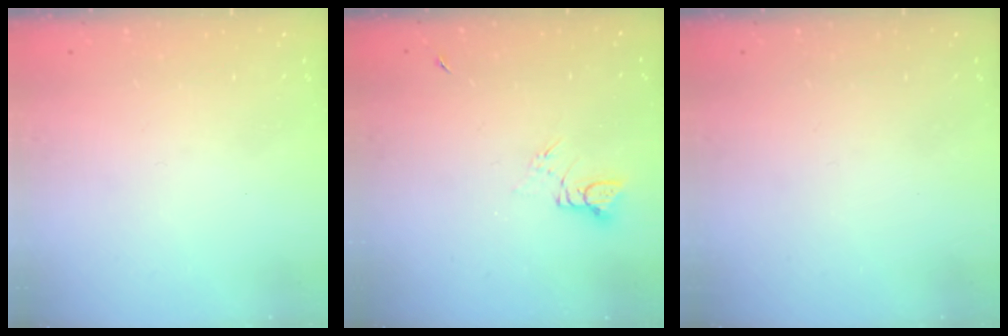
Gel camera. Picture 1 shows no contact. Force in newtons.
{"total": 1.5, "press": 1.5, "slide": 0.2}
{"total": 0.0}